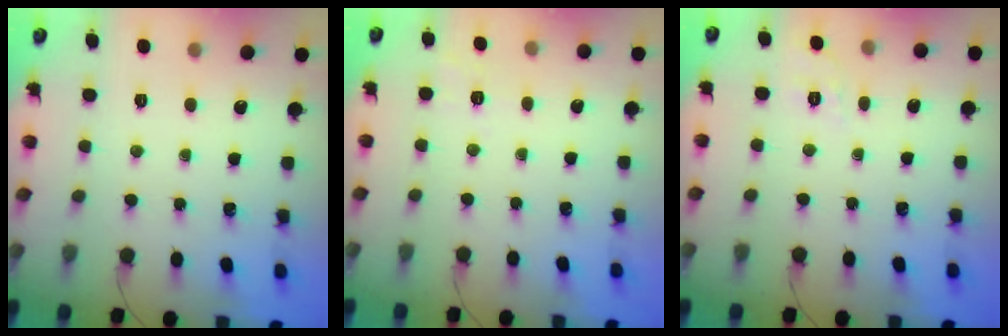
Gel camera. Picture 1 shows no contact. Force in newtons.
{"total": 2.3, "press": 1.5, "slide": 1.8}
{"total": 1.7, "press": 0.2, "slide": 1.7}